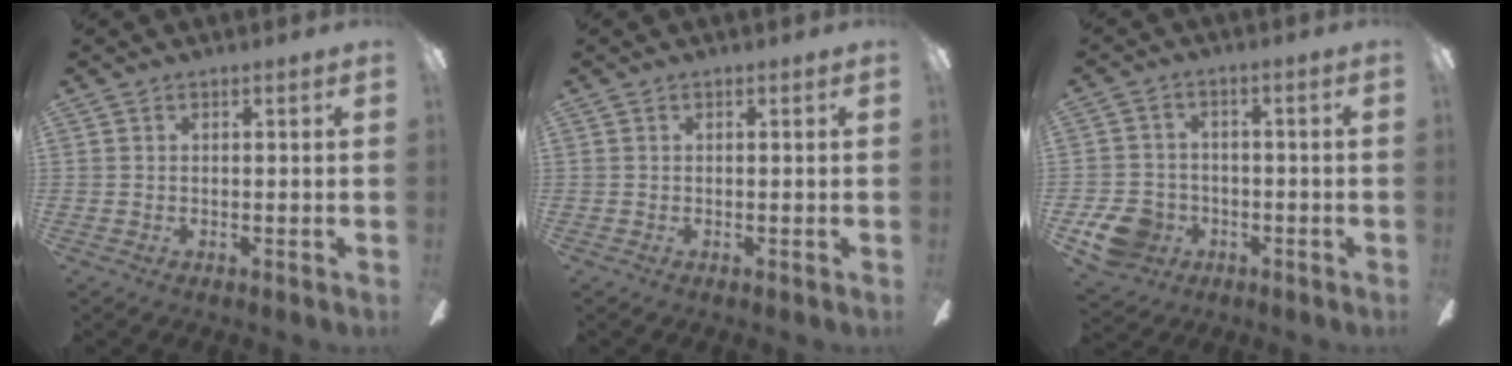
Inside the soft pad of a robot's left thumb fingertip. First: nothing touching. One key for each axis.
{"total": 0.0}
{"total": 8.6, "fx": -3.9, "fy": 6.9, "fz": 3.3, "tx": -0.074, "ty": 0.030, "tz": -0.071}